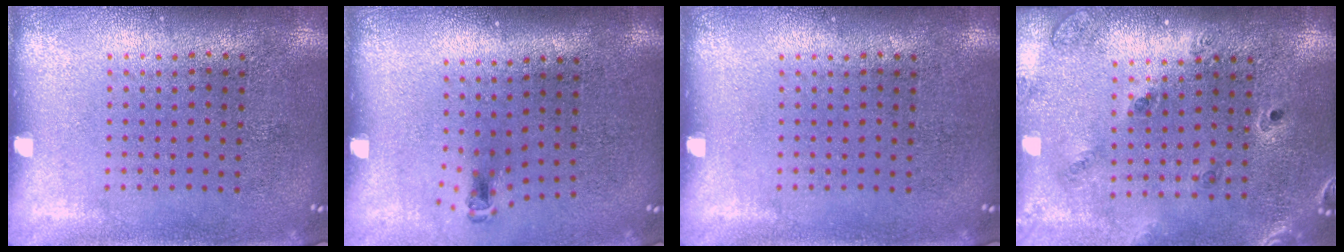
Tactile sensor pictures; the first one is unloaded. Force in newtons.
{"total": 0.6, "press": 0.3, "slide": 0.5}
{"total": 0.0}
{"total": 1.4, "press": 1.3, "slide": 0.3}